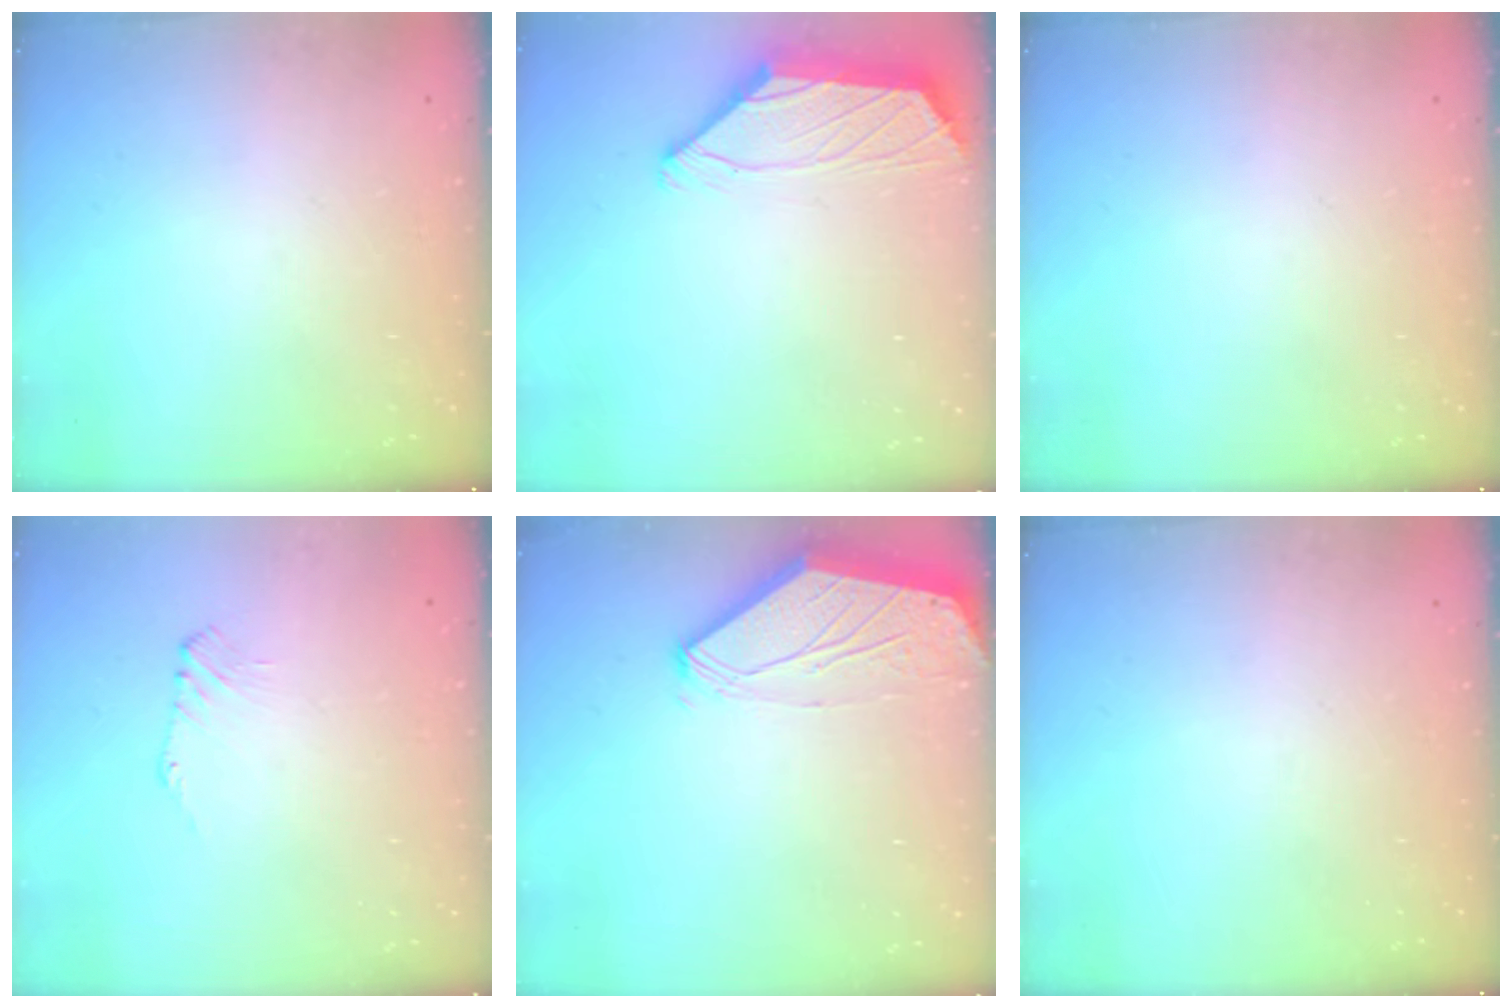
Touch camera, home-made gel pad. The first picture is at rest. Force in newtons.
{"total": 2.0, "press": 1.9, "slide": 0.7}
{"total": 0.0}
{"total": 1.1, "press": 1.0, "slide": 0.4}
{"total": 0.0}
{"total": 0.0}